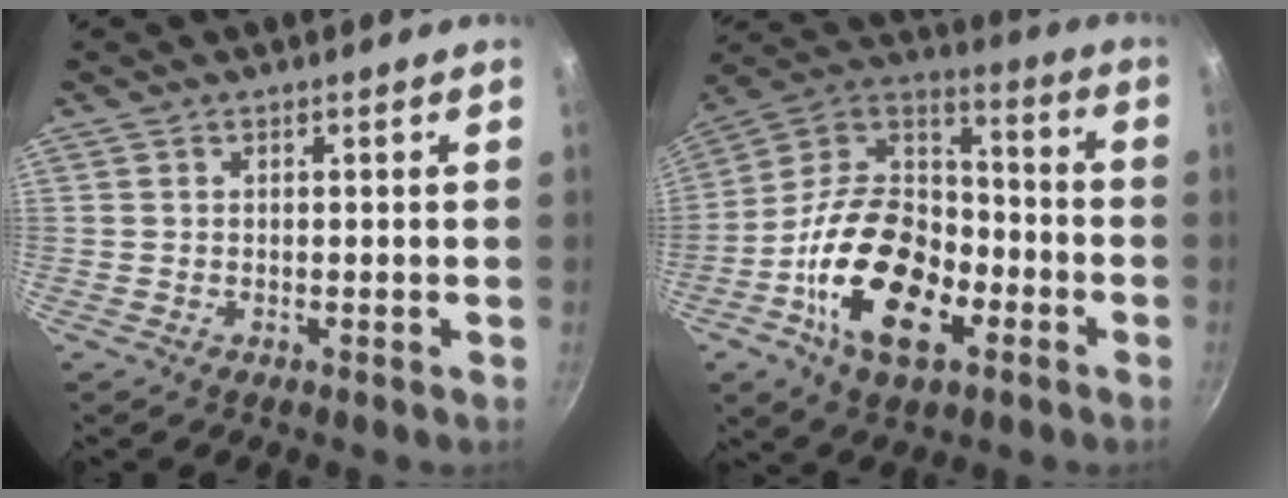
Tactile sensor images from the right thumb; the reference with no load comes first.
{"total": 23.3, "force": [-8.4, 13.9, 16.7], "torque": [-0.271, 0.055, -0.165]}